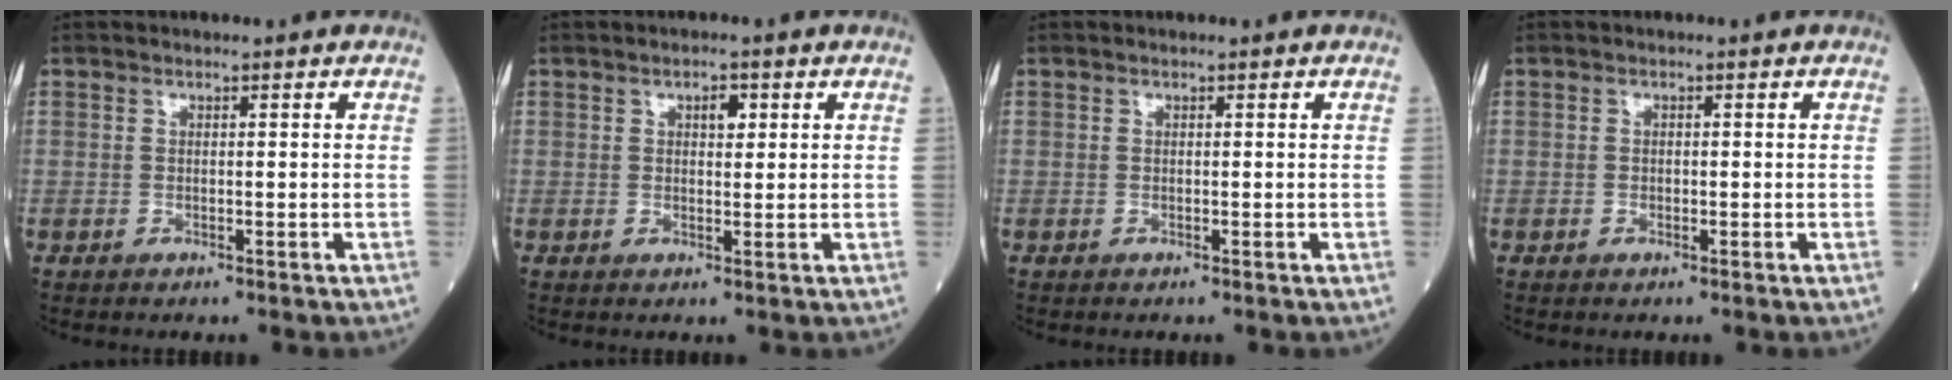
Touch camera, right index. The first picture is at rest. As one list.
[{"total": 2.1, "force": [0.8, 1.0, 1.6], "torque": [-0.023, 0.002, 0.012]}, {"total": 0.0}, {"total": 0.6, "force": [-0.1, 0.6, 0.2], "torque": [0.002, 0.002, -0.003]}]